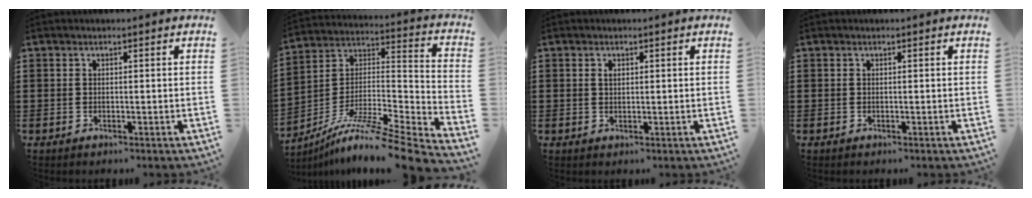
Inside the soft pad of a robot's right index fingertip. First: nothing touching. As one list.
[{"total": 9.7, "force": [-7.7, 0.2, 5.9], "torque": [-0.105, -0.008, -0.151]}, {"total": 0.9, "force": [0.3, 0.5, 0.7], "torque": [-0.016, 0.003, 0.005]}, {"total": 0.0}]